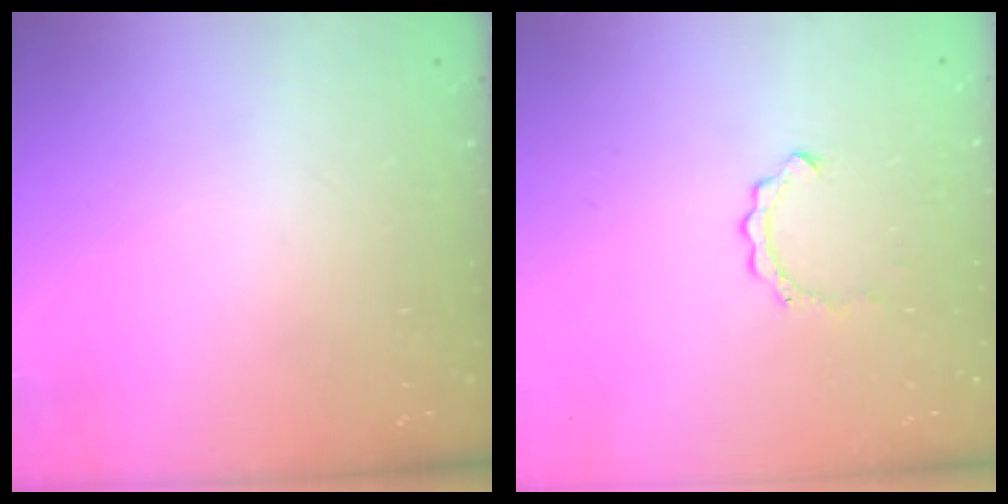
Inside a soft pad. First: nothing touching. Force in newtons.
{"total": 2.6, "press": 2.6, "slide": 0.3}